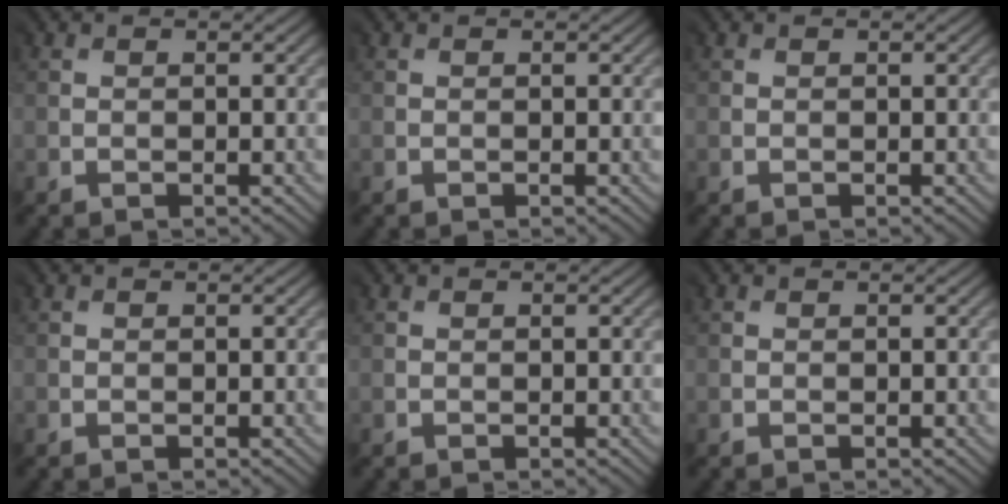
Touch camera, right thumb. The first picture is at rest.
{"total": 0.0}
{"total": 0.0}
{"total": 0.0}
{"total": 0.0}
{"total": 0.0}